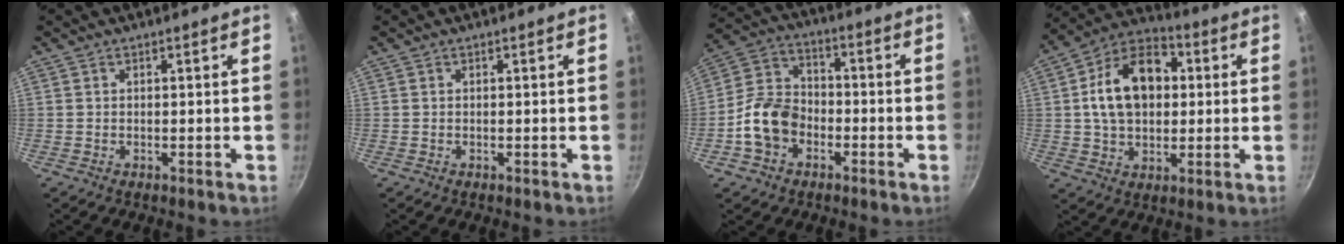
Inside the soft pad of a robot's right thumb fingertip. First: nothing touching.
{"total": 0.0}
{"total": 11.2, "force": [-4.0, 8.2, 6.4], "torque": [-0.095, 0.040, -0.087]}
{"total": 16.6, "force": [2.4, 11.5, 11.8], "torque": [-0.167, 0.024, 0.026]}